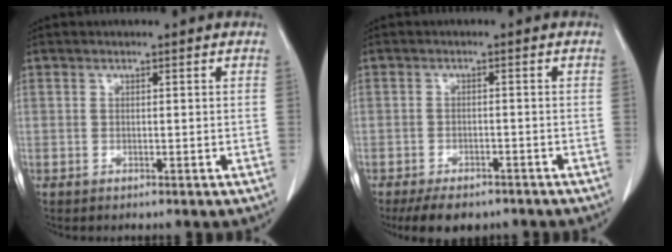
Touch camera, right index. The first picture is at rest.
{"total": 7.4, "force": [-5.8, 3.2, 3.2], "torque": [-0.042, -0.003, -0.081]}